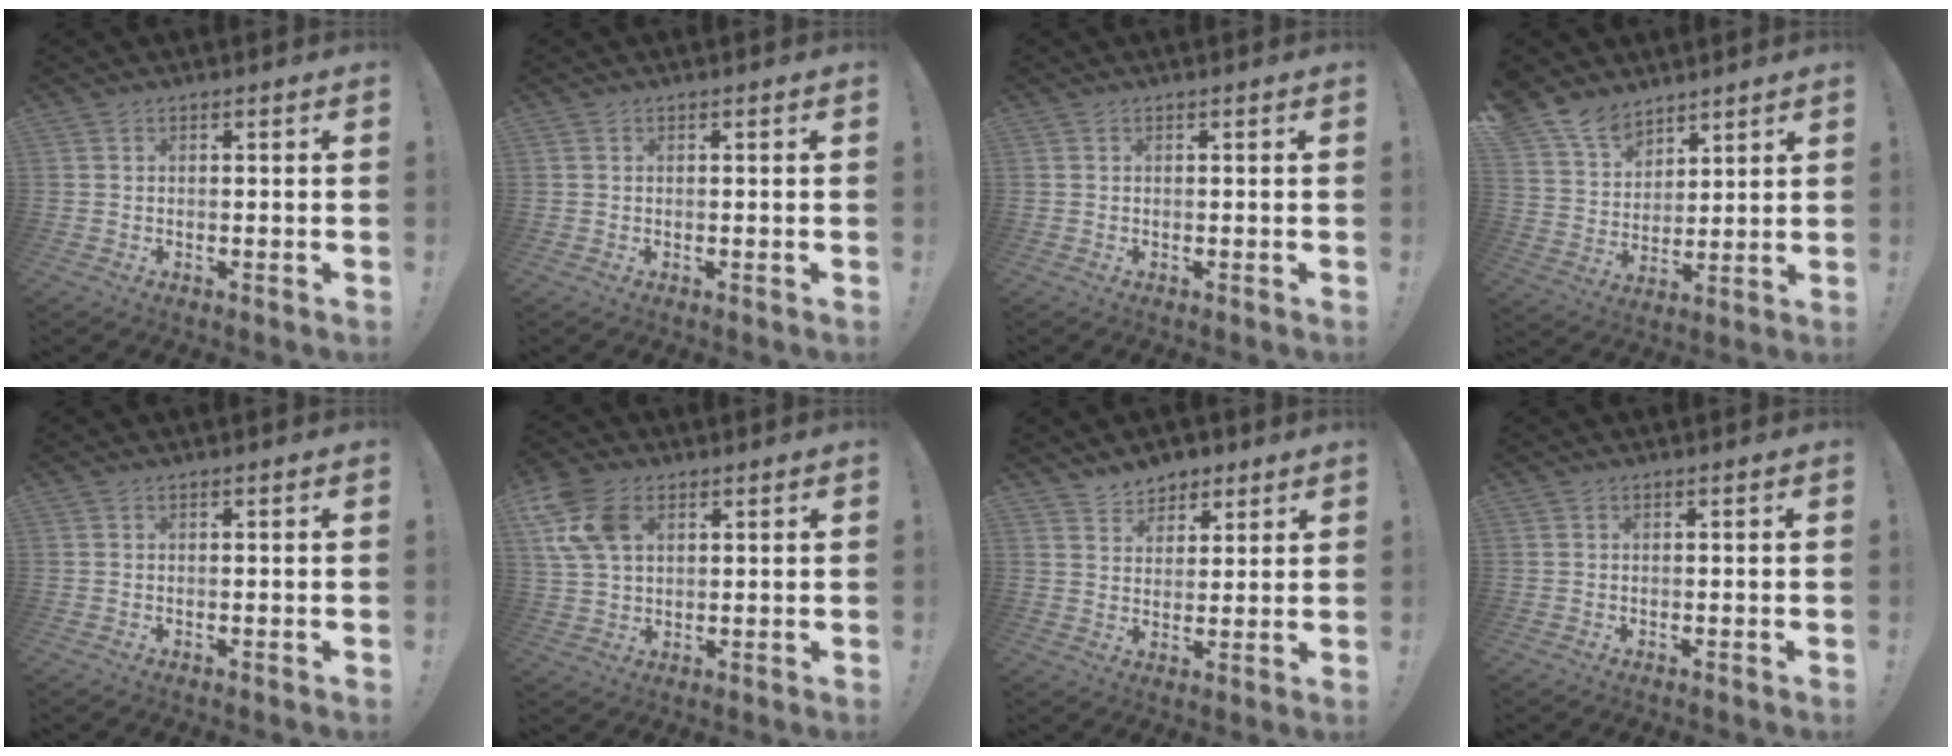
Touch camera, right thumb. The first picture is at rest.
{"total": 0.0}
{"total": 0.0}
{"total": 11.9, "force": [9.5, 6.6, 2.9], "torque": [-0.066, -0.067, 0.186]}
{"total": 0.0}
{"total": 12.2, "force": [4.5, 8.2, 7.8], "torque": [-0.161, 0.004, 0.091]}
{"total": 6.4, "force": [4.9, 4.0, 0.3], "torque": [-0.003, -0.037, 0.096]}
{"total": 0.0}